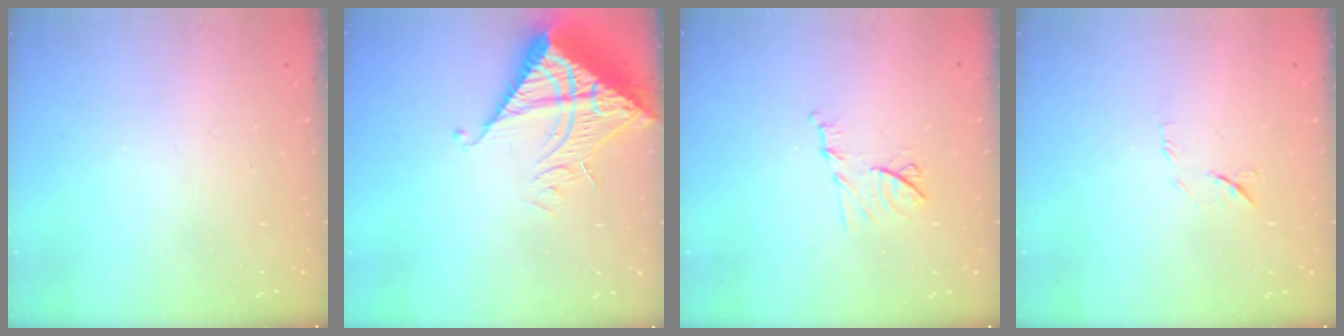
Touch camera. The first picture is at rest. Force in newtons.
{"total": 11.5, "press": 11.5, "slide": 1.2}
{"total": 9.4, "press": 9.4, "slide": 0.1}
{"total": 6.8, "press": 6.7, "slide": 0.8}